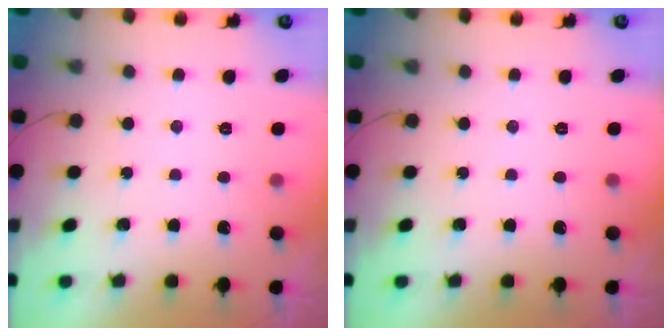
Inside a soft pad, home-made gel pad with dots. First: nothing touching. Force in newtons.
{"total": 0.0}